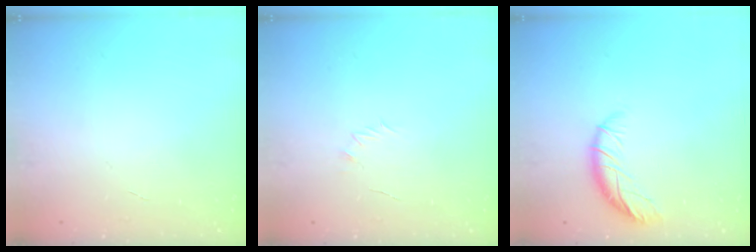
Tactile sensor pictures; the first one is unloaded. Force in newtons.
{"total": 2.5, "press": 2.4, "slide": 0.7}
{"total": 8.9, "press": 8.7, "slide": 1.5}